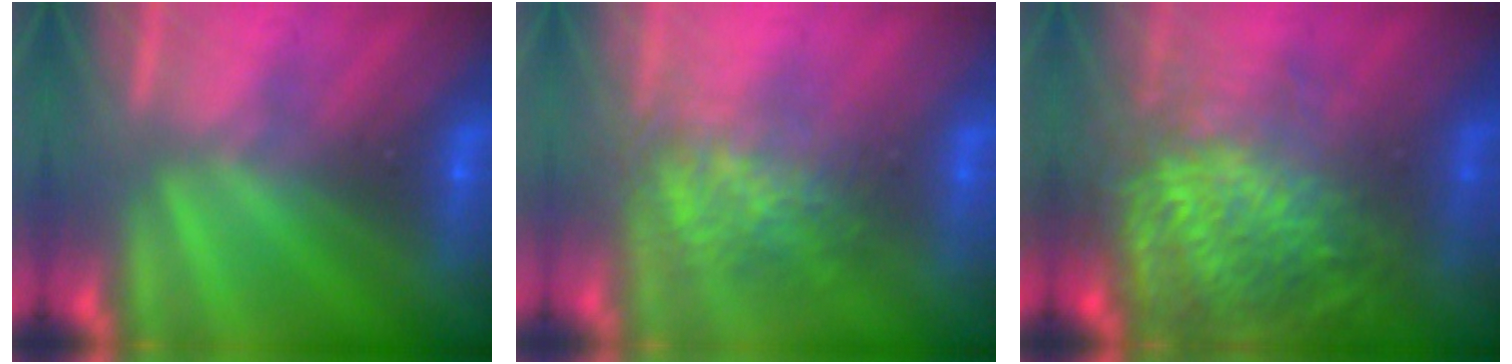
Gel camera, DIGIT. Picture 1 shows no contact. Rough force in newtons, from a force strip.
{"total": 3.8}
{"total": 7.5}